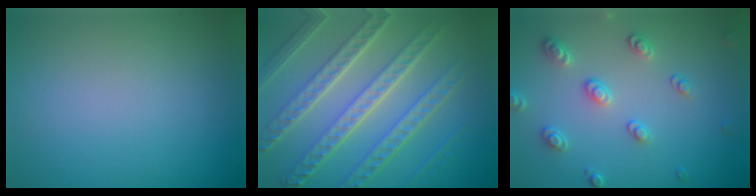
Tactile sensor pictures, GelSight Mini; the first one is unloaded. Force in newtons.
{"total": 8.9, "press": 6.2, "slide": 6.4}
{"total": 2.6, "press": 2.6, "slide": 0.2}